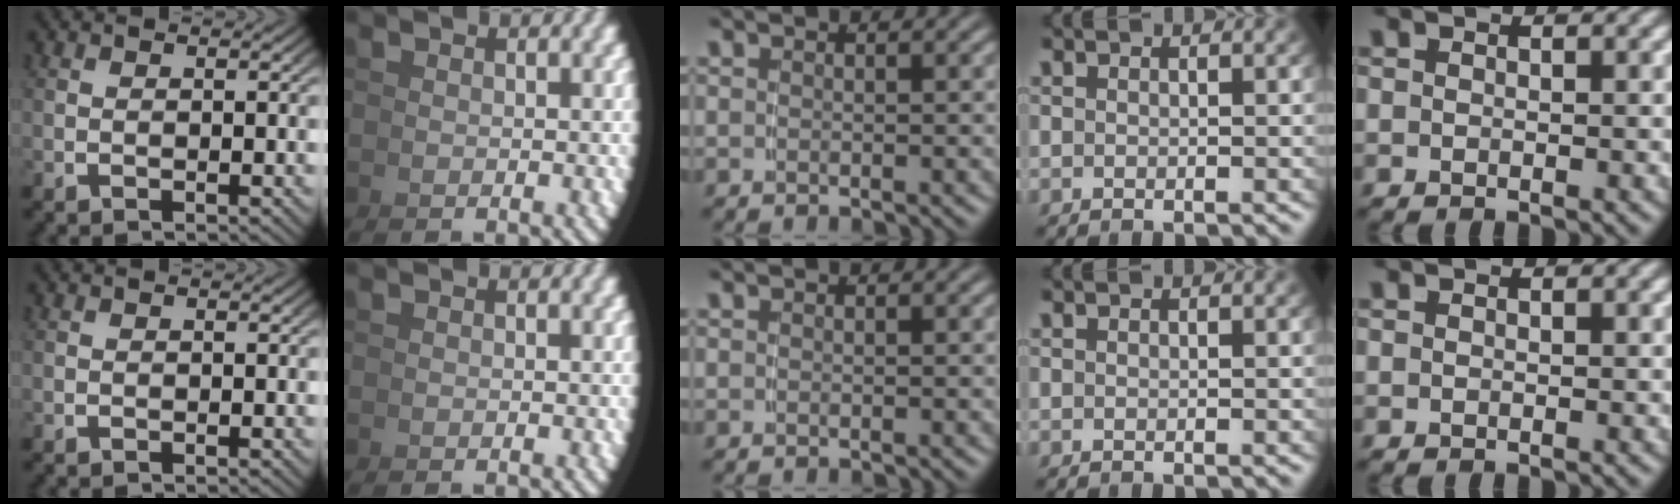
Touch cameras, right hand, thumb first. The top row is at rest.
{}